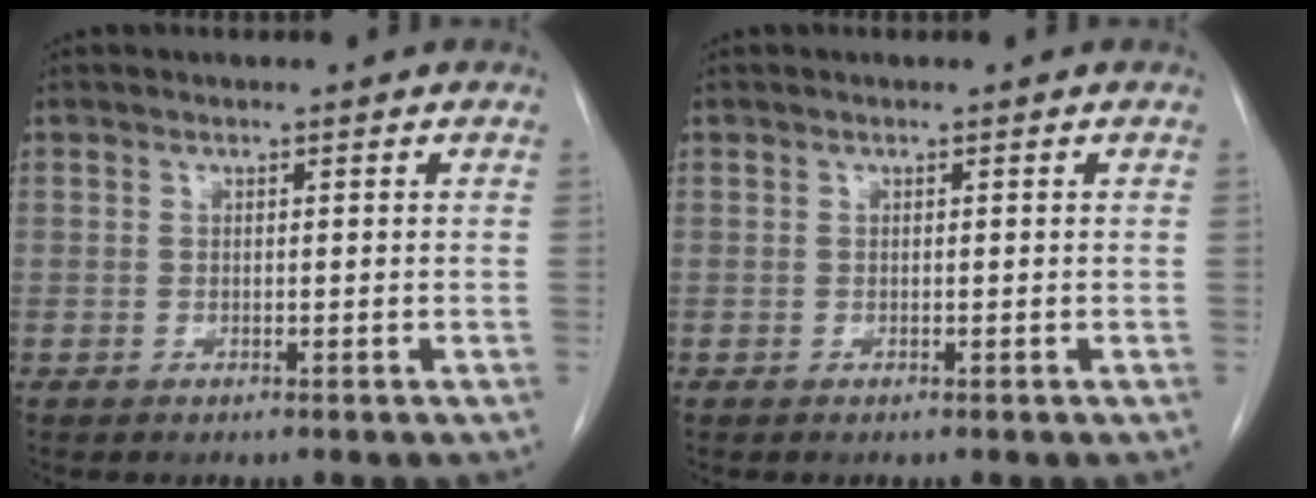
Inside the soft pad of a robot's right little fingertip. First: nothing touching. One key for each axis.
{"total": 0.0}